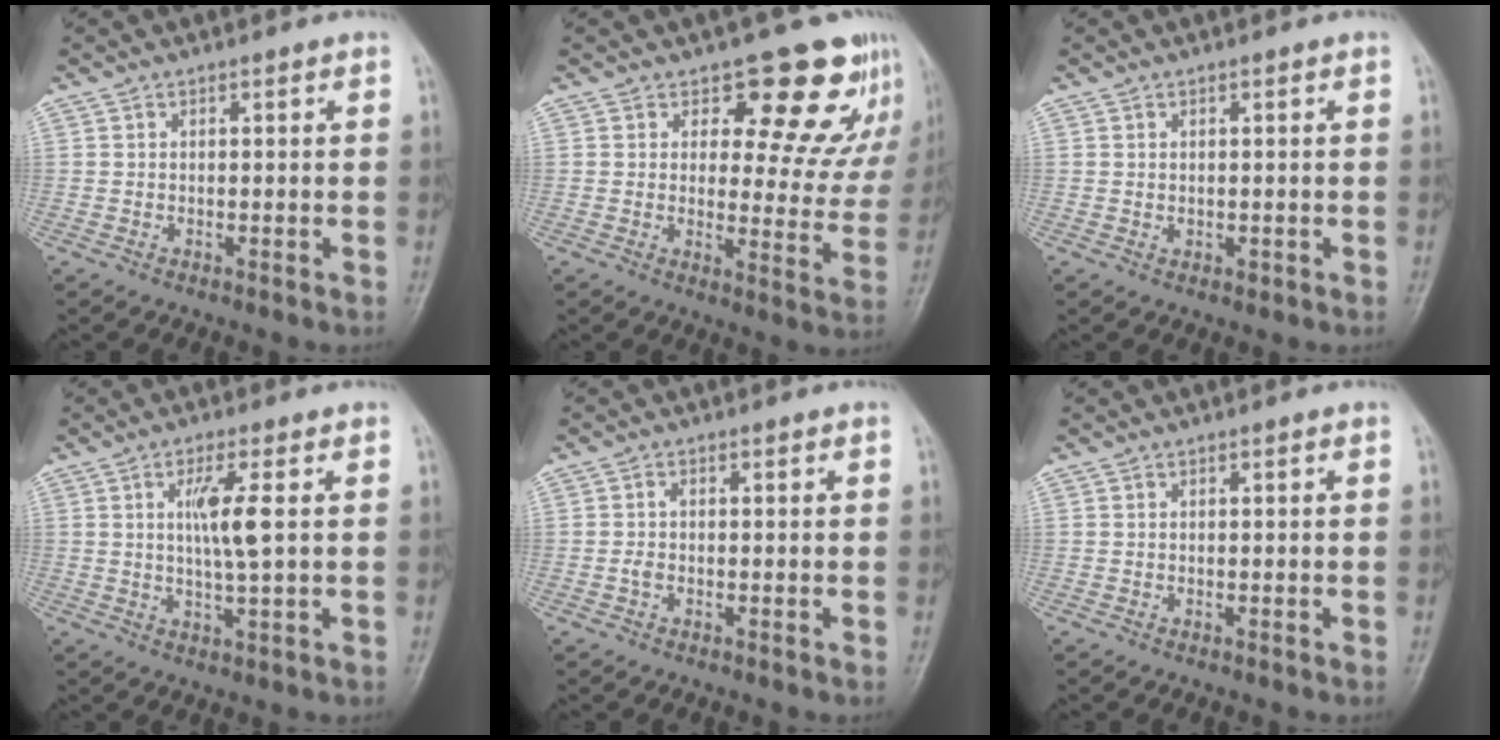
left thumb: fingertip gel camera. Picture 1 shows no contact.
{"total": 13.4, "force": [10.0, 6.3, 6.3], "torque": [-0.019, -0.070, 0.110]}
{"total": 1.0, "force": [0.0, 0.8, 0.6], "torque": [-0.008, -0.001, 0.003]}
{"total": 6.4, "force": [1.2, 0.8, 6.2], "torque": [-0.125, -0.008, 0.021]}
{"total": 1.5, "force": [-0.3, 1.0, 1.2], "torque": [-0.023, 0.002, -0.008]}
{"total": 0.0}